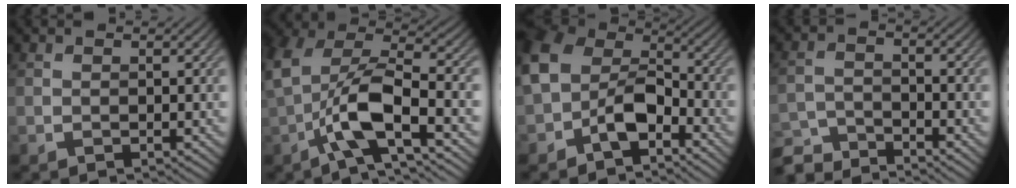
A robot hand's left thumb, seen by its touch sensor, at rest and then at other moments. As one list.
[{"total": 10.9, "force": [-3.3, 4.7, 9.2], "torque": [-0.181, 0.006, -0.073]}, {"total": 9.3, "force": [-3.7, 6.1, 6.0], "torque": [-0.110, 0.002, -0.089]}, {"total": 5.7, "force": [-5.4, 1.0, 1.4], "torque": [-0.033, -0.006, -0.111]}]